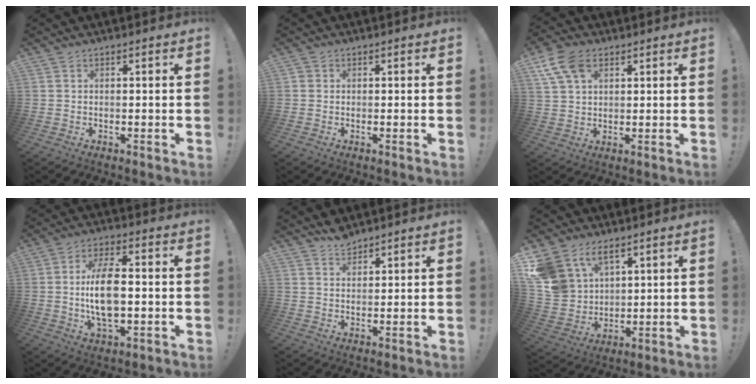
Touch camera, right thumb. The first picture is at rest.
{"total": 1.0, "force": [0.1, 1.0, 0.3], "torque": [-0.006, 0.002, 0.003]}
{"total": 9.7, "force": [4.7, 6.1, 5.9], "torque": [-0.103, -0.008, 0.091]}
{"total": 12.9, "force": [-0.5, 6.2, 11.3], "torque": [-0.218, -0.002, -0.011]}
{"total": 4.2, "force": [3.9, 1.3, 0.9], "torque": [-0.013, -0.024, 0.073]}
{"total": 11.5, "force": [7.5, 7.8, 4.0], "torque": [-0.097, -0.048, 0.155]}